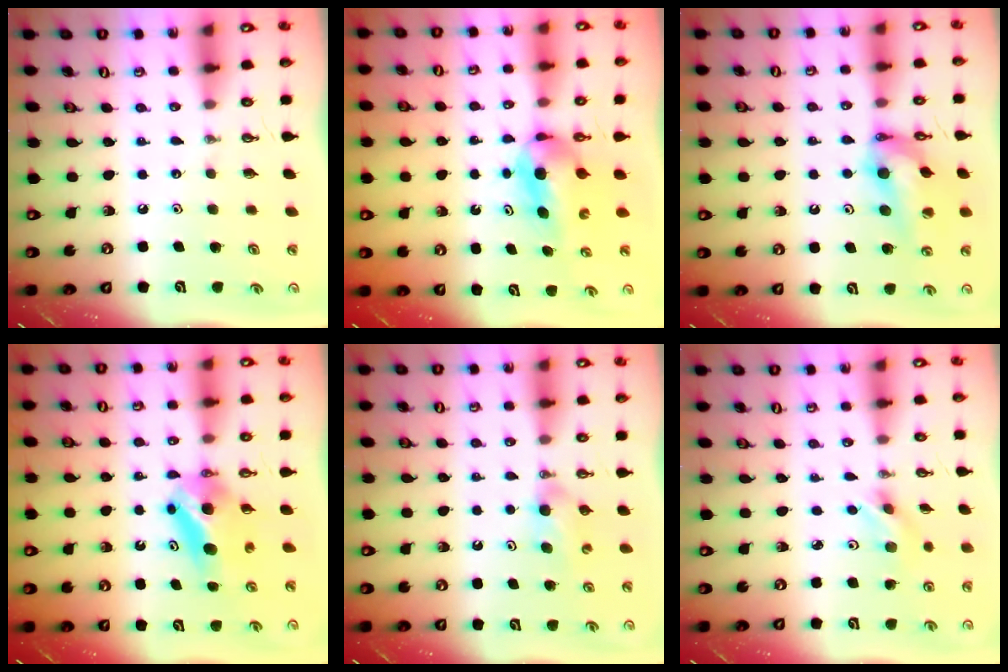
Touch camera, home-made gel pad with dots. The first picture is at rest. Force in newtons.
{"total": 6.0, "press": 5.3, "slide": 2.9}
{"total": 13.0, "press": 12.9, "slide": 1.7}
{"total": 7.6, "press": 6.8, "slide": 3.3}
{"total": 5.0, "press": 4.6, "slide": 1.9}
{"total": 4.0, "press": 4.0, "slide": 0.8}